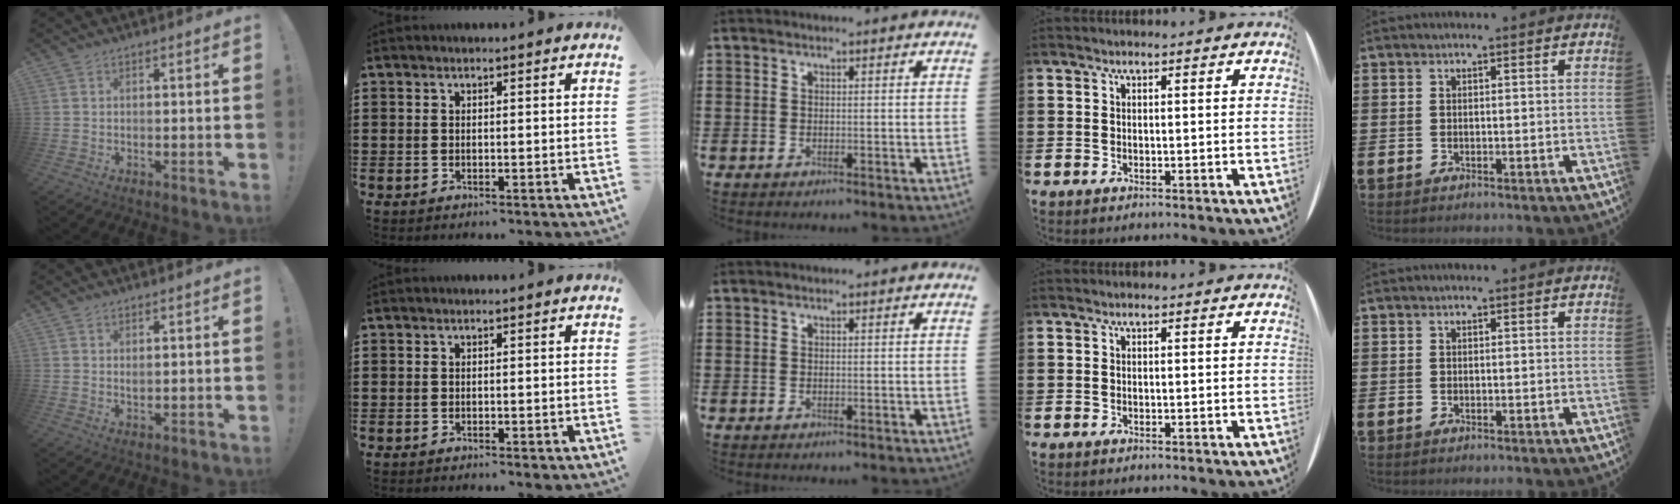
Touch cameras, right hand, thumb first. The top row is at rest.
{"thumb": {"total": 0.9, "force": [0.8, 0.2, 0.5], "torque": [-0.003, -0.004, 0.013]}, "index": {"total": 0.6, "force": [-0.5, 0.2, 0.2], "torque": [-0.005, -0.002, -0.010]}}